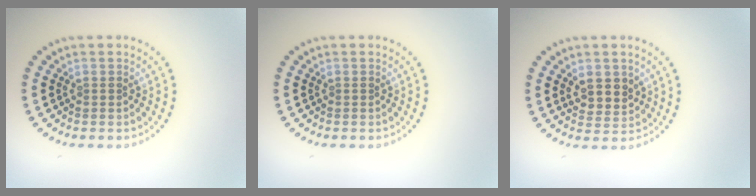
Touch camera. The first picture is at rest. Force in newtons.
{"total": 0.0}
{"total": 2.6, "press": 2.4, "slide": 1.0}